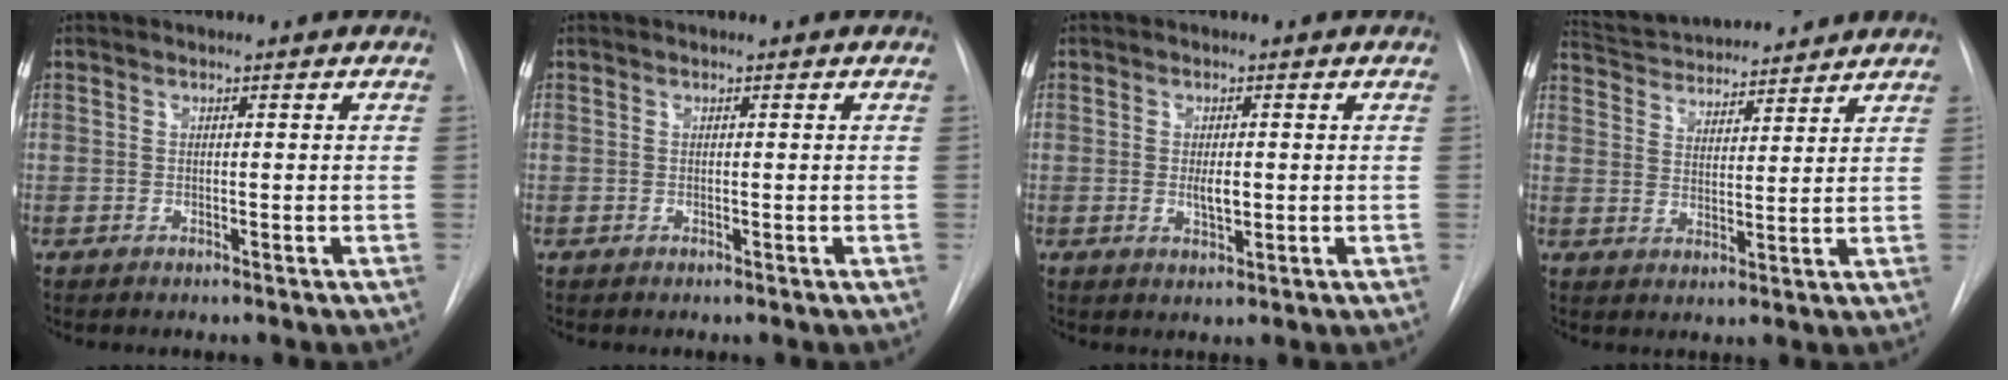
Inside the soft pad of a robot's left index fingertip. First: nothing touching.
{"total": 0.0}
{"total": 2.5, "force": [-0.1, 0.9, 2.3], "torque": [-0.042, -0.003, 0.001]}
{"total": 14.3, "force": [13.5, 2.3, 4.2], "torque": [-0.072, 0.029, 0.213]}